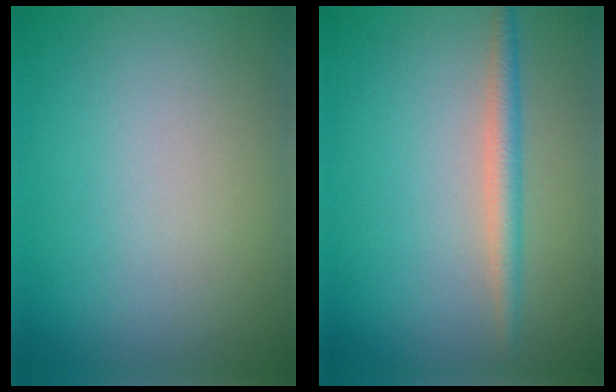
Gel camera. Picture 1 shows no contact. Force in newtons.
{"total": 2.2, "press": 2.2, "slide": 0.0}